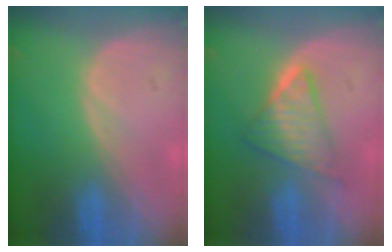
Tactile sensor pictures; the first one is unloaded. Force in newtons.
{"total": 5.9, "press": 5.8, "slide": 0.8}